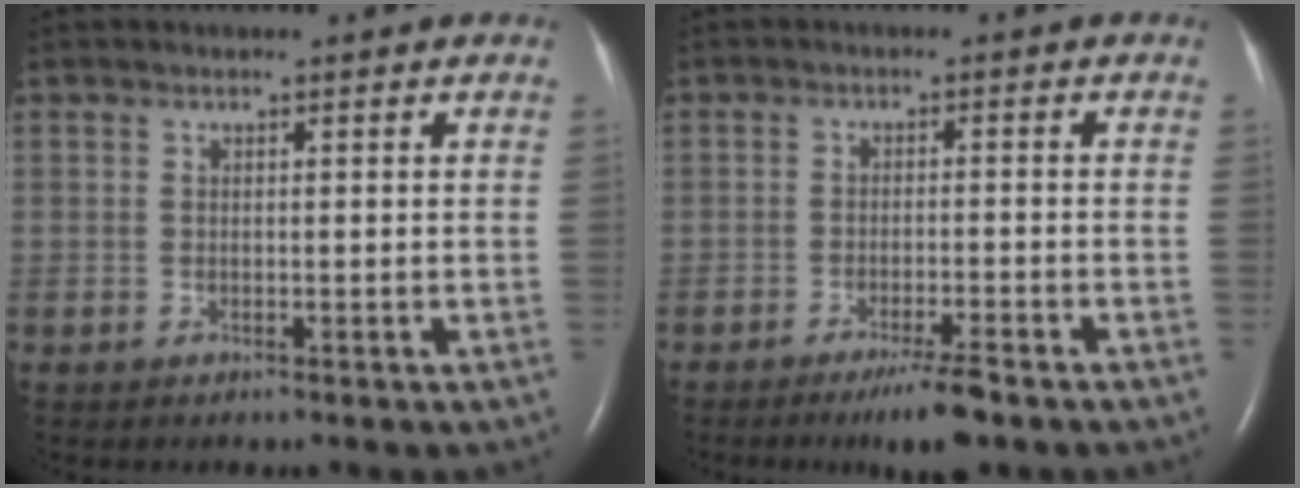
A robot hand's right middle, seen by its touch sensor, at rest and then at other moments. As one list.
[{"total": 5.2, "force": [-3.7, 0.3, 3.6], "torque": [-0.064, -0.010, -0.061]}]